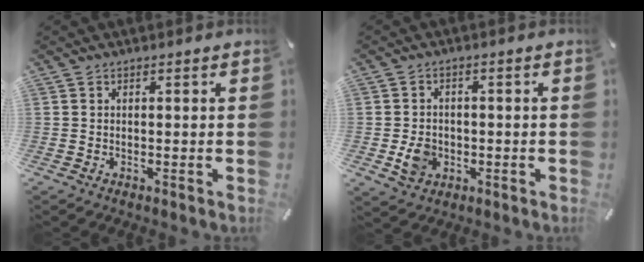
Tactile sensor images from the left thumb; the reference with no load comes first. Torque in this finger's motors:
{"motor_torque": [0.87, 1.16, 0.58, 0.13, 0.01]}